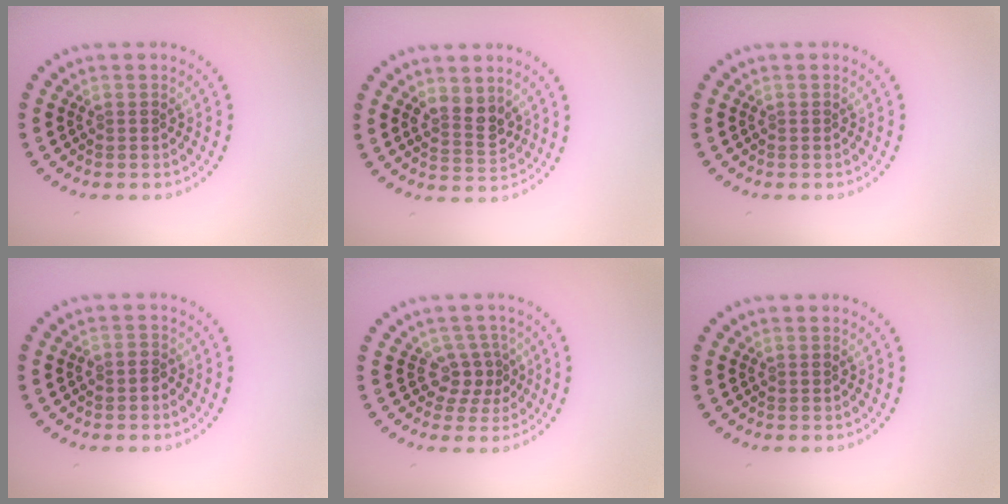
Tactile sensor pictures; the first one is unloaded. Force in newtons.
{"total": 2.6, "press": 2.4, "slide": 1.0}
{"total": 0.0}
{"total": 0.8, "press": 0.7, "slide": 0.5}
{"total": 2.6, "press": 1.8, "slide": 1.8}
{"total": 0.0}